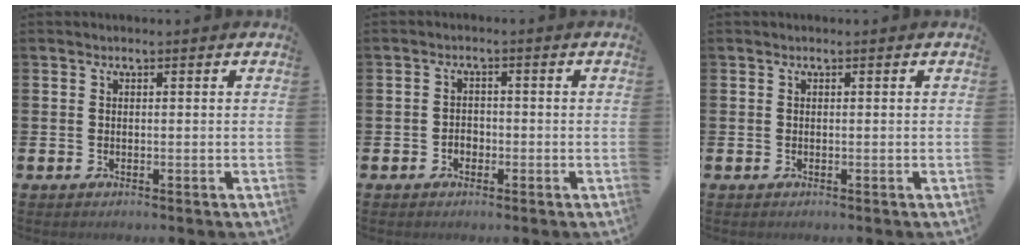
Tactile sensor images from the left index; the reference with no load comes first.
{"total": 1.7, "force": [-0.7, 1.4, 0.6], "torque": [-0.012, 0.003, -0.017]}
{"total": 0.0}